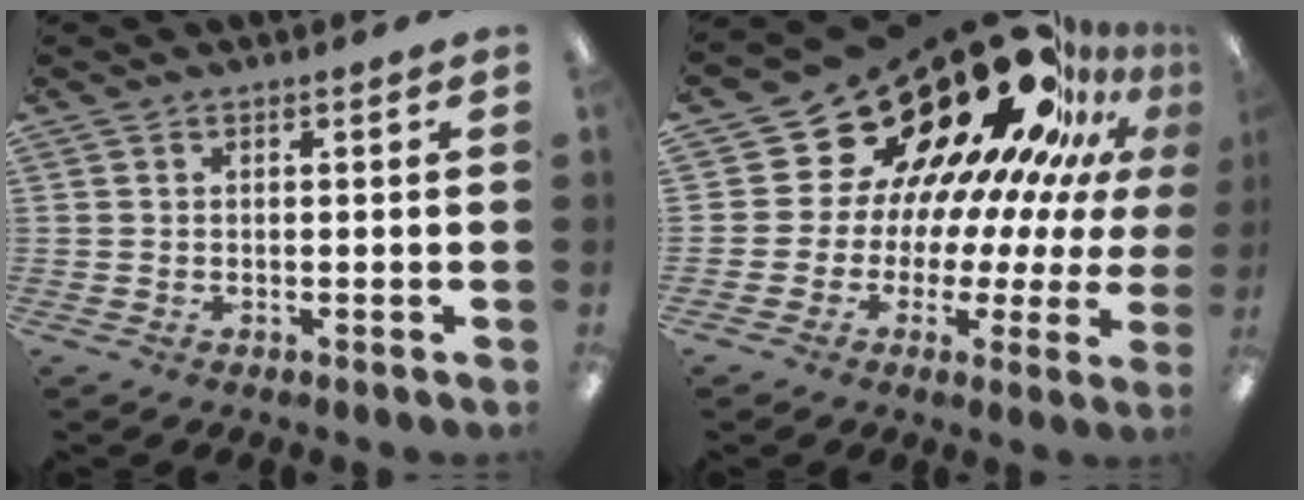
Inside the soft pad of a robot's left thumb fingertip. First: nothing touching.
{"total": 31.0, "force": [19.7, 17.0, 16.8], "torque": [-0.225, -0.175, 0.390]}